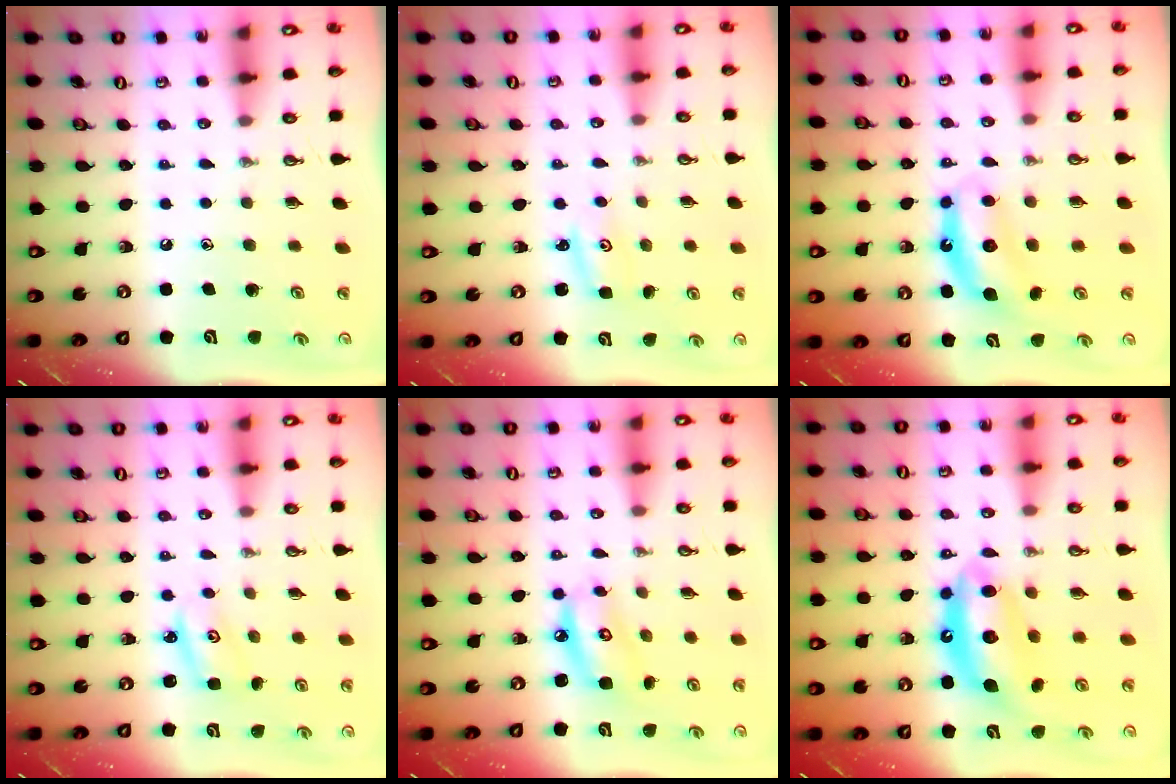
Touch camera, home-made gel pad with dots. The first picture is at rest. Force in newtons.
{"total": 2.9, "press": 2.9, "slide": 0.3}
{"total": 7.4, "press": 7.4, "slide": 0.2}
{"total": 2.8, "press": 2.8, "slide": 0.2}
{"total": 8.5, "press": 8.4, "slide": 0.8}
{"total": 12.1, "press": 12.1, "slide": 1.0}